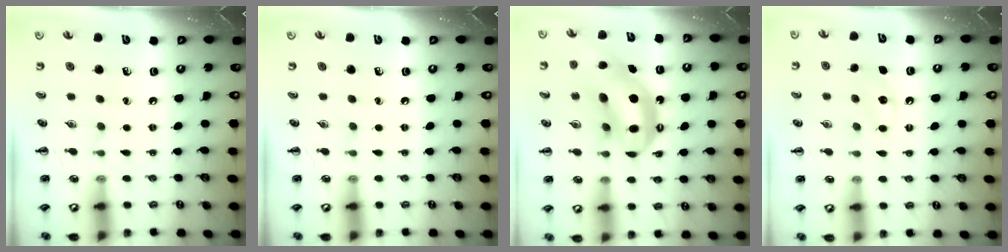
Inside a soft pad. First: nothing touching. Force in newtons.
{"total": 0.0}
{"total": 12.9, "press": 12.5, "slide": 3.3}
{"total": 4.5, "press": 4.3, "slide": 1.4}